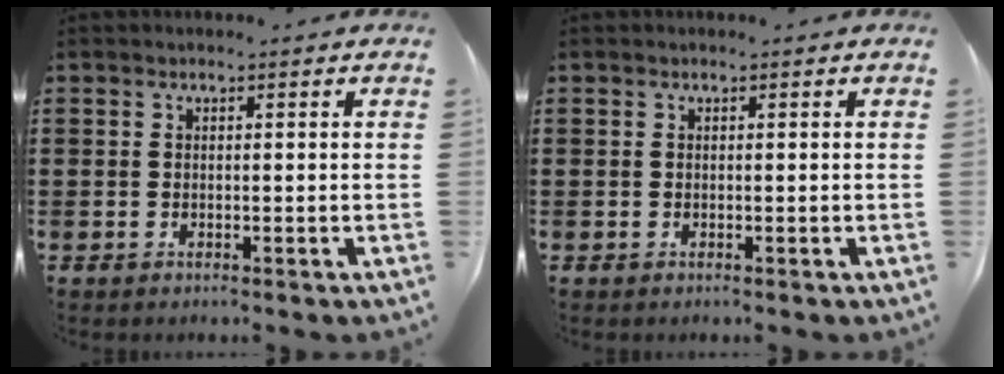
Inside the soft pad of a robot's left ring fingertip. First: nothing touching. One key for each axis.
{"total": 0.0}